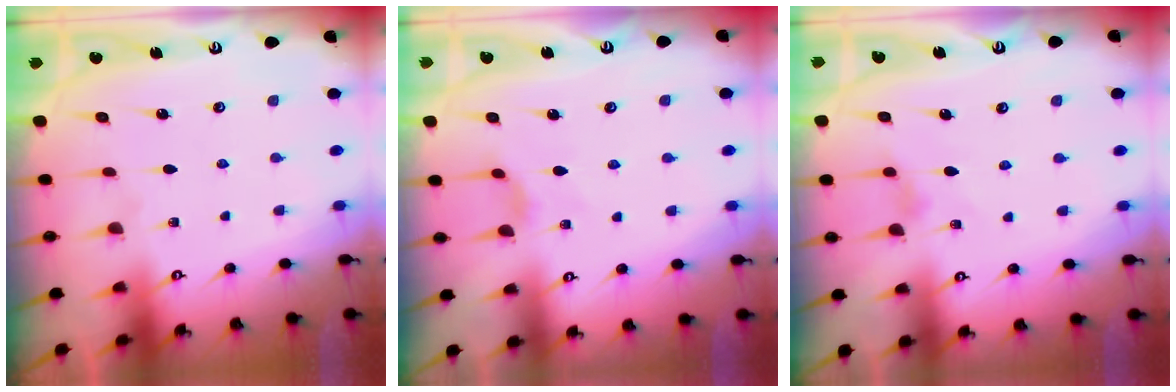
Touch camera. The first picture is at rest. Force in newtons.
{"total": 2.1, "press": 2.0, "slide": 0.5}
{"total": 2.5, "press": 2.5, "slide": 0.4}